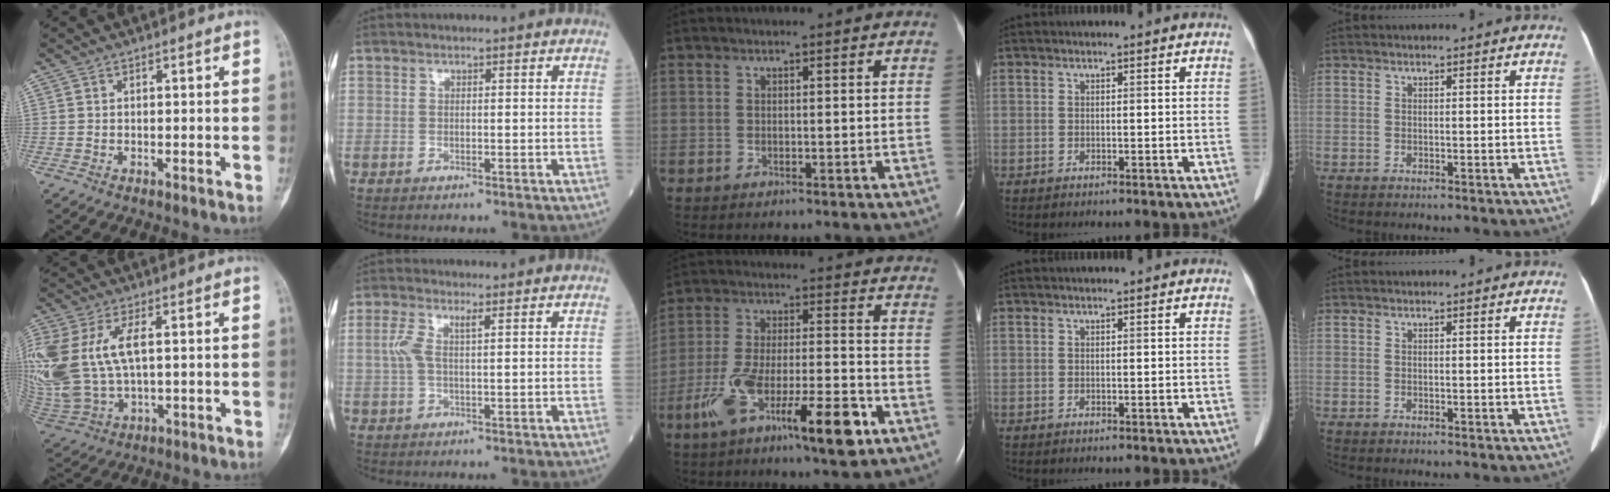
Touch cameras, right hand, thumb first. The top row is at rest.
{"thumb": {"total": 19.6, "force": [2.9, 10.9, 16.1], "torque": [-0.400, -0.008, 0.065]}, "index": {"total": 3.8, "force": [1.1, 1.0, 3.5], "torque": [-0.093, 0.018, 0.023]}, "middle": {"total": 15.9, "force": [-7.9, 2.9, 13.4], "torque": [-0.230, -0.003, -0.126]}}